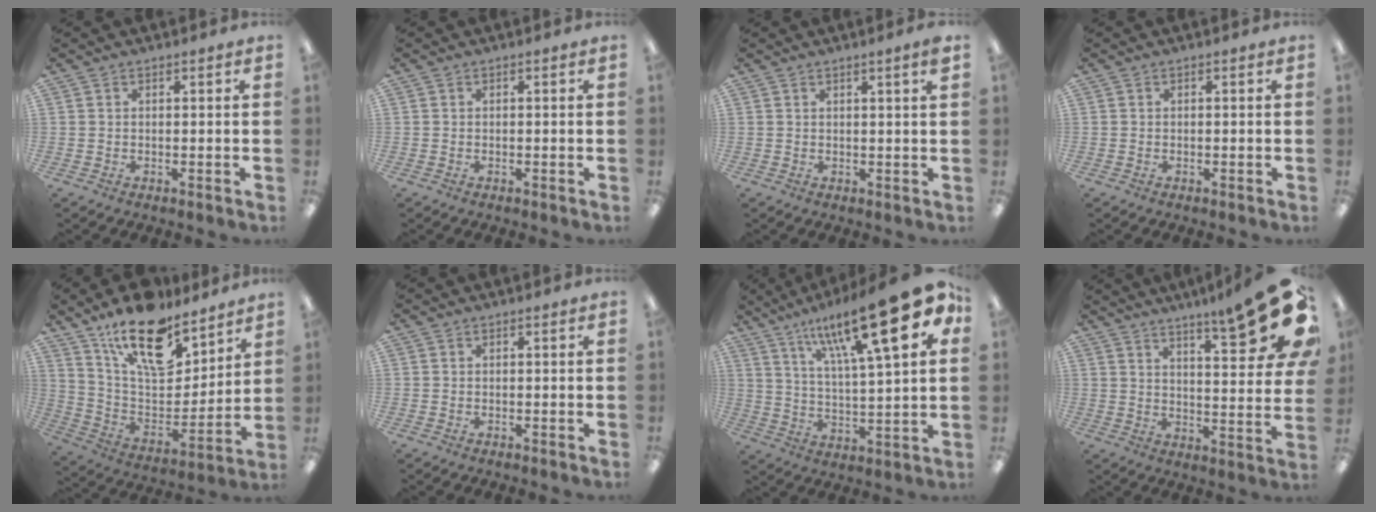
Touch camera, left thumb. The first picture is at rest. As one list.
[{"total": 0.0}, {"total": 2.5, "force": [1.6, -0.1, 1.8], "torque": [-0.030, -0.005, 0.026]}, {"total": 0.0}, {"total": 19.9, "force": [13.7, 8.9, 11.4], "torque": [-0.188, -0.088, 0.242]}, {"total": 0.0}, {"total": 22.0, "force": [13.5, 4.9, 16.7], "torque": [-0.266, -0.075, 0.209]}, {"total": 18.7, "force": [11.4, 3.6, 14.5], "torque": [-0.195, -0.080, 0.173]}]